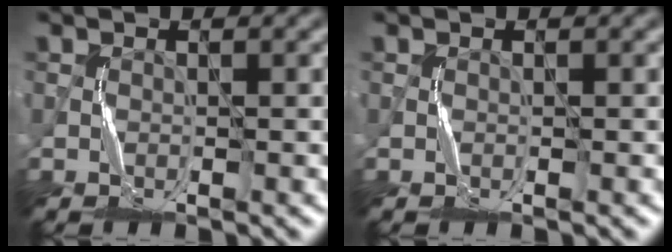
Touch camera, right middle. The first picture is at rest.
{"total": 0.0}